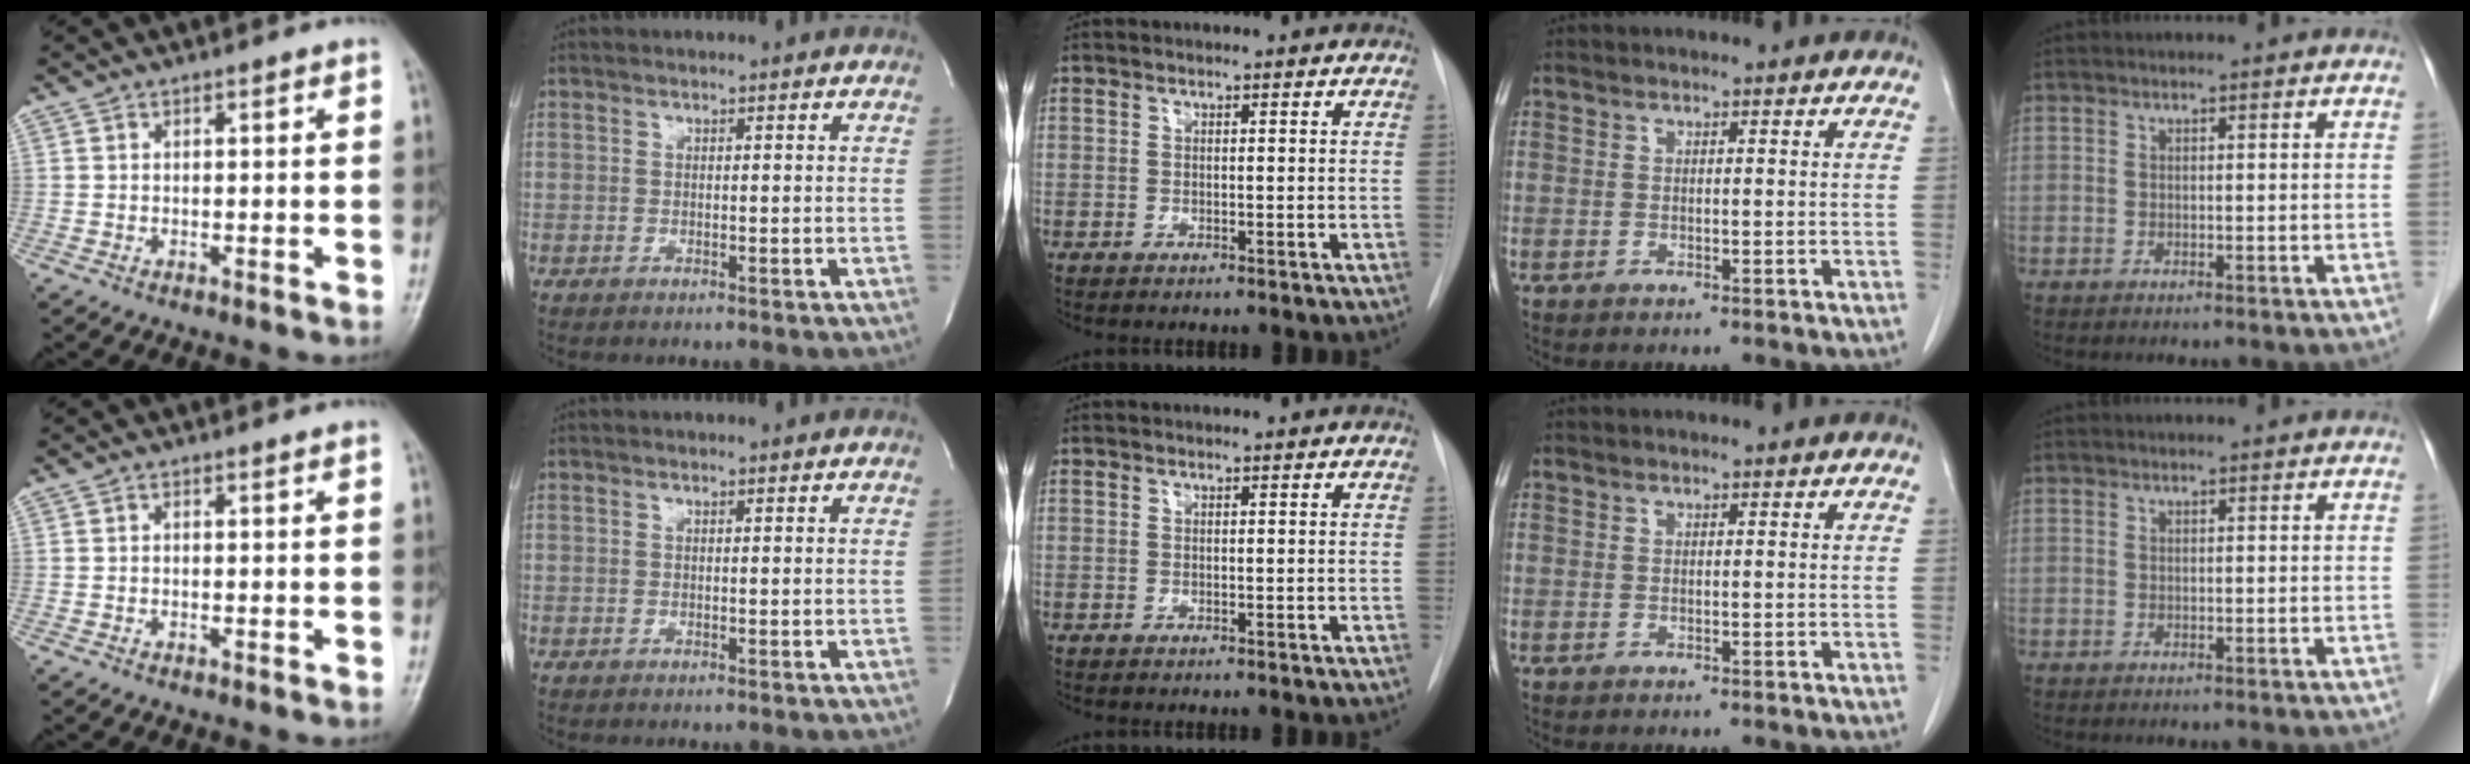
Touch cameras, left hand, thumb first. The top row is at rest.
{}